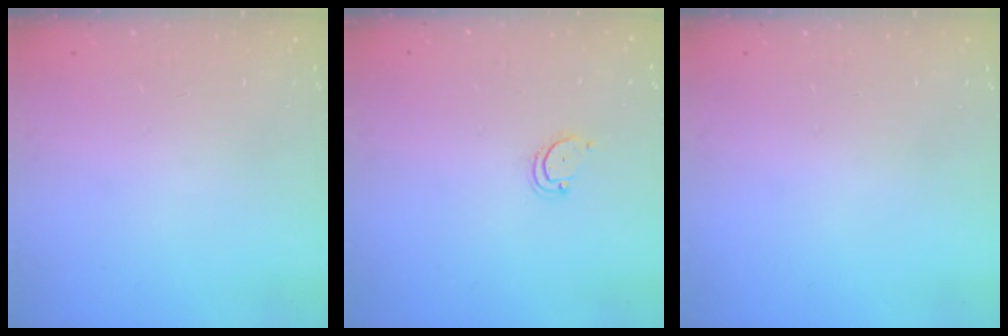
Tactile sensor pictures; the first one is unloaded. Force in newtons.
{"total": 3.5, "press": 3.5, "slide": 0.5}
{"total": 0.0}